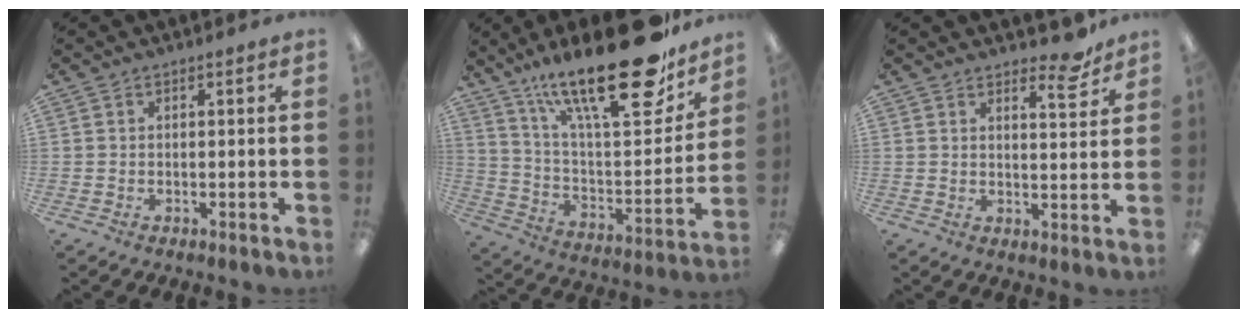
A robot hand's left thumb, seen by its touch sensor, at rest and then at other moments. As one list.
[{"total": 28.3, "force": [19.5, 8.3, 18.8], "torque": [-0.286, -0.125, 0.322]}, {"total": 6.6, "force": [5.2, 2.1, 3.4], "torque": [-0.025, -0.039, 0.082]}]